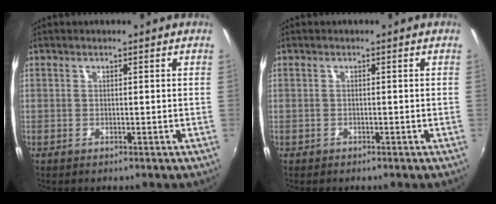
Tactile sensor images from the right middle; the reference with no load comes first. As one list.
[{"total": 0.7, "force": [-0.6, 0.4, 0.1], "torque": [-0.007, 0.000, -0.007]}]